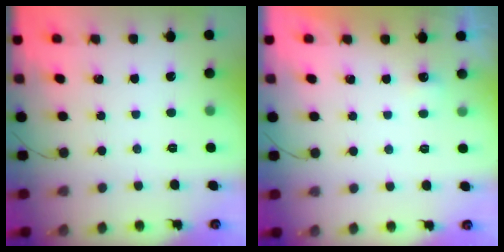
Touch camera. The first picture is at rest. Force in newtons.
{"total": 3.3, "press": 1.1, "slide": 3.1}